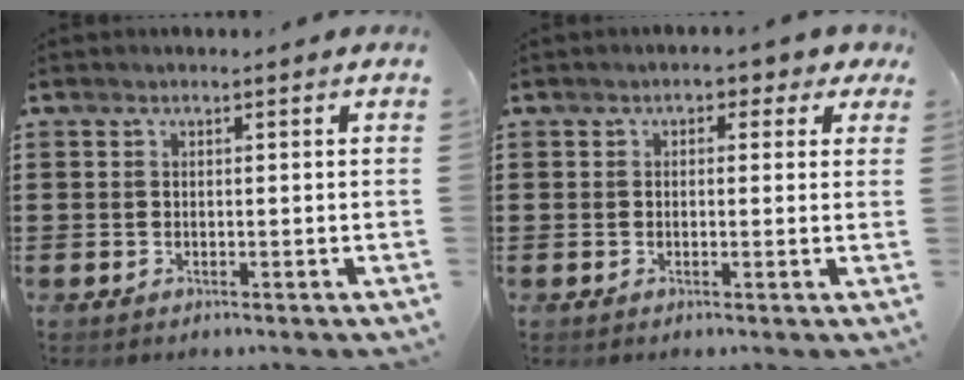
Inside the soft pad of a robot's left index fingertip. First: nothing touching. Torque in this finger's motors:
{"motor_torque": [1.30, 0.36, 0.33, 0.01]}